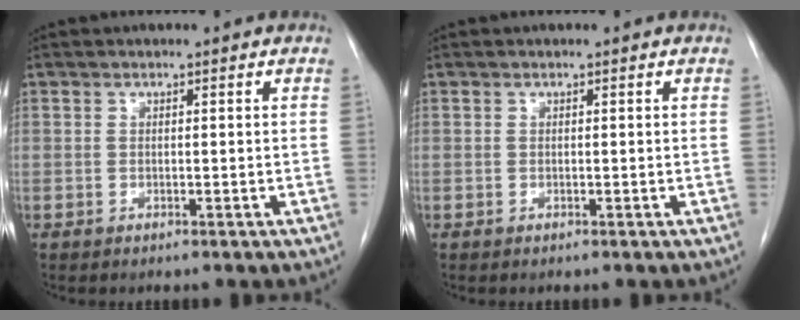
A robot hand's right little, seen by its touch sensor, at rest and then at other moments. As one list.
[{"total": 0.0}]